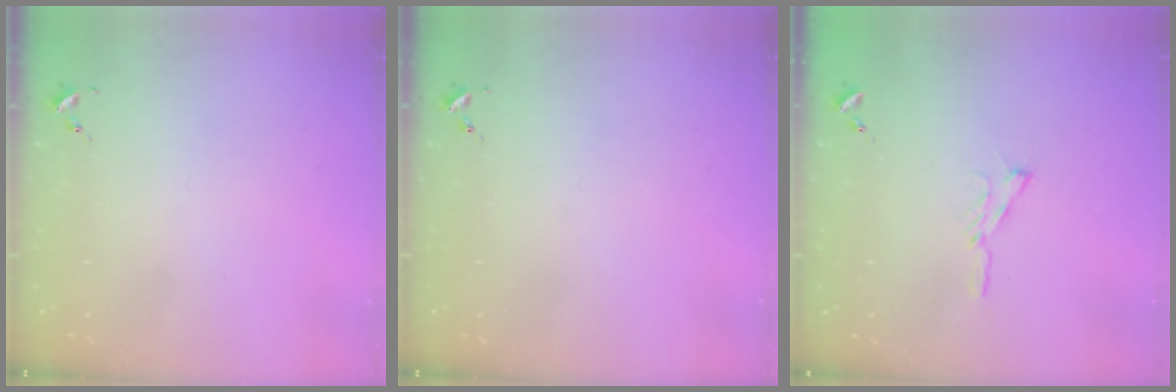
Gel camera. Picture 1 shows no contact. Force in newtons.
{"total": 0.0}
{"total": 5.8, "press": 5.8, "slide": 0.6}